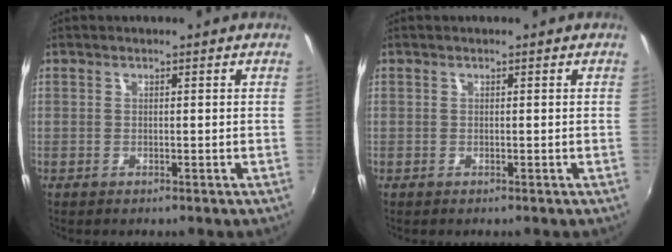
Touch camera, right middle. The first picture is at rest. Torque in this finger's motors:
{"motor_torque": [-0.07, -0.06, -0.01, 0.00]}